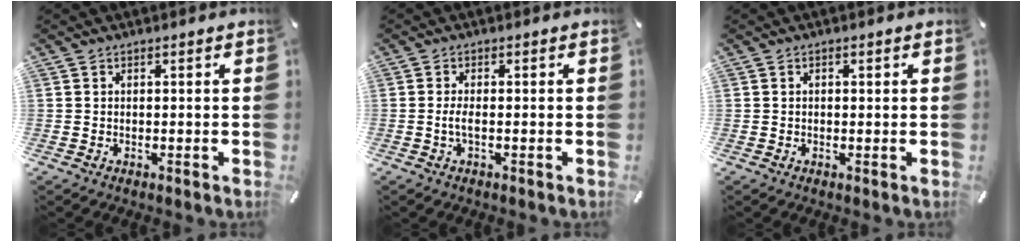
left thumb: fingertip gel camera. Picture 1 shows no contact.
{"total": 2.6, "force": [-0.5, 0.6, 2.5], "torque": [-0.052, -0.003, -0.012]}
{"total": 0.8, "force": [0.1, 0.5, 0.5], "torque": [-0.011, 0.004, -0.001]}